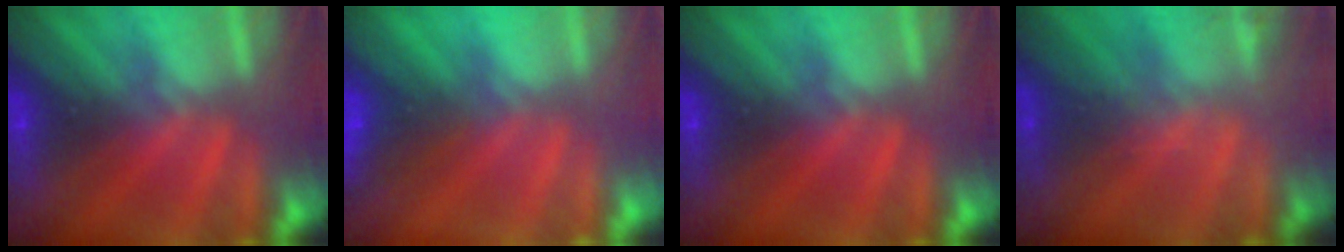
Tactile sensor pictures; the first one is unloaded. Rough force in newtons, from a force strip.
{"total": 3.8}
{"total": 0.0}
{"total": 1.9}